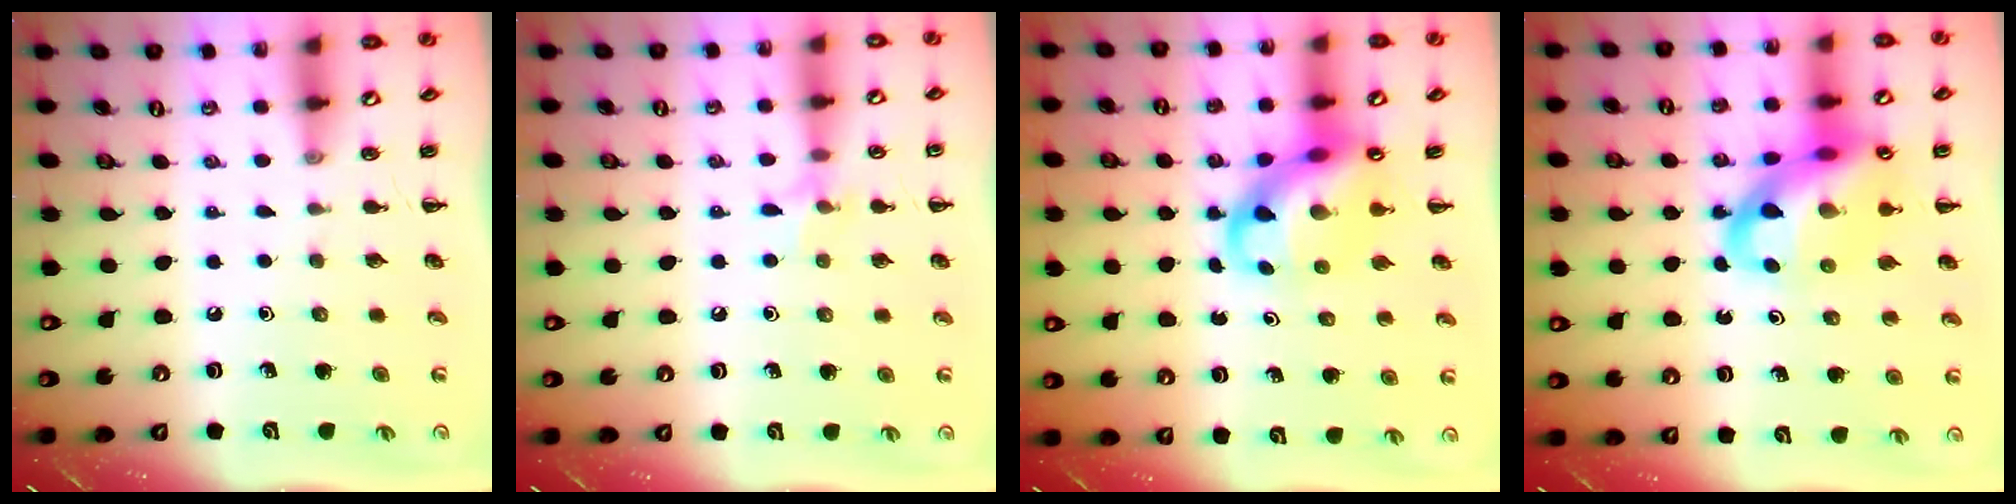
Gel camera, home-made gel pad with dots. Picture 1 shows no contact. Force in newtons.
{"total": 6.5, "press": 6.2, "slide": 2.1}
{"total": 9.9, "press": 9.5, "slide": 2.7}
{"total": 17.7, "press": 17.3, "slide": 3.7}